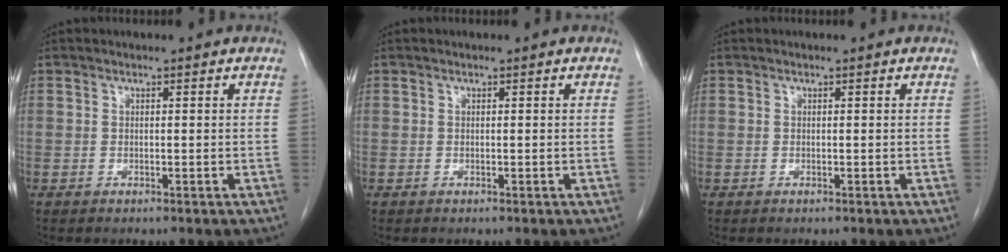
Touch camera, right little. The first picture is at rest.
{"total": 0.0}
{"total": 0.0}